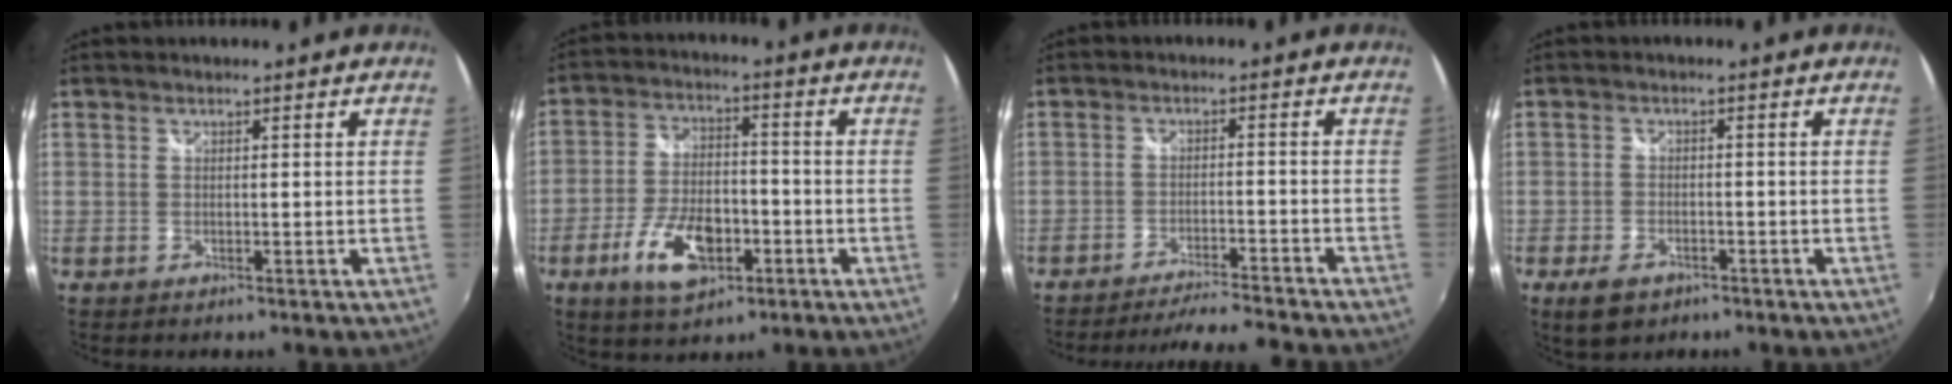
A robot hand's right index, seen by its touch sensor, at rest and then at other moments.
{"total": 11.8, "force": [-5.2, 6.1, 8.7], "torque": [-0.179, -0.003, -0.086]}
{"total": 11.7, "force": [-11.0, -0.1, 4.0], "torque": [-0.085, 0.002, -0.162]}
{"total": 5.7, "force": [-3.6, 3.3, 2.9], "torque": [-0.078, -0.008, -0.058]}